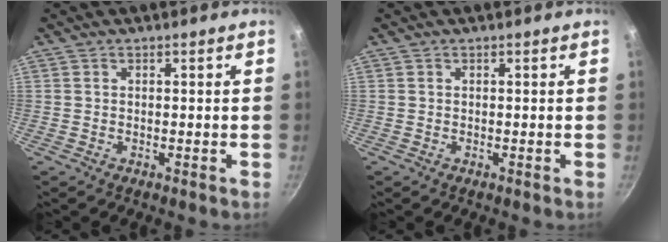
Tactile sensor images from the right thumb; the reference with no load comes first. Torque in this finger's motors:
{"motor_torque": [-0.10, 0.10, 0.00, 0.00, 0.00]}